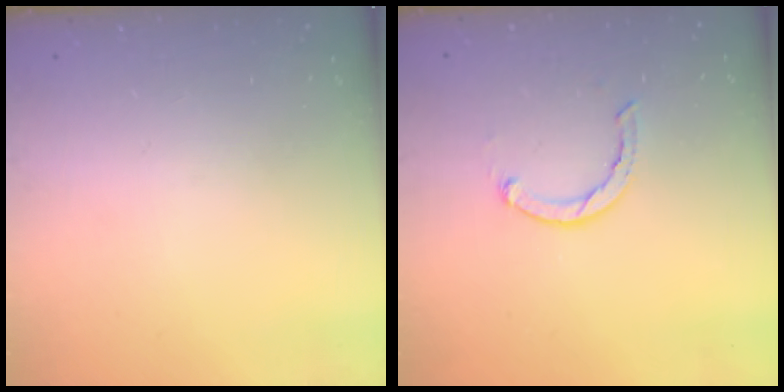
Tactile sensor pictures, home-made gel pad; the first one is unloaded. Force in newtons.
{"total": 1.9, "press": 1.9, "slide": 0.3}